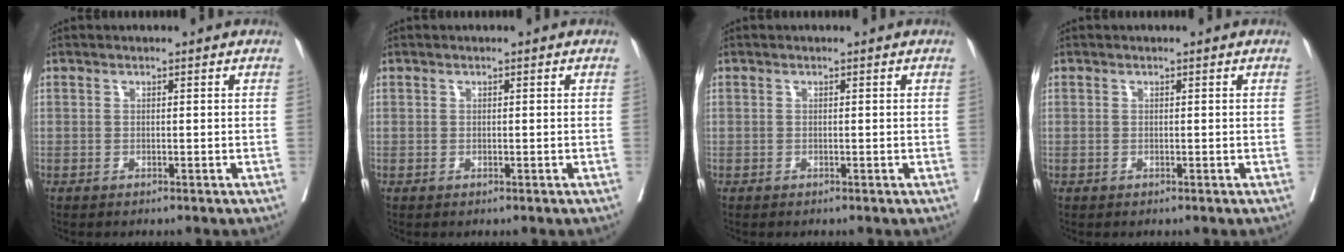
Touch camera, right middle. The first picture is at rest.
{"total": 0.0}
{"total": 0.0}
{"total": 0.0}